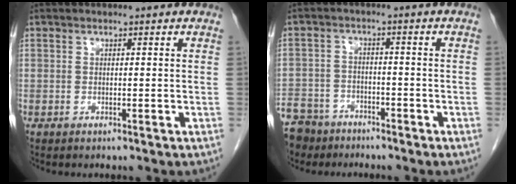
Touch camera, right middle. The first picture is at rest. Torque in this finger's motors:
{"motor_torque": [1.20, -0.94, 1.05, 0.19]}